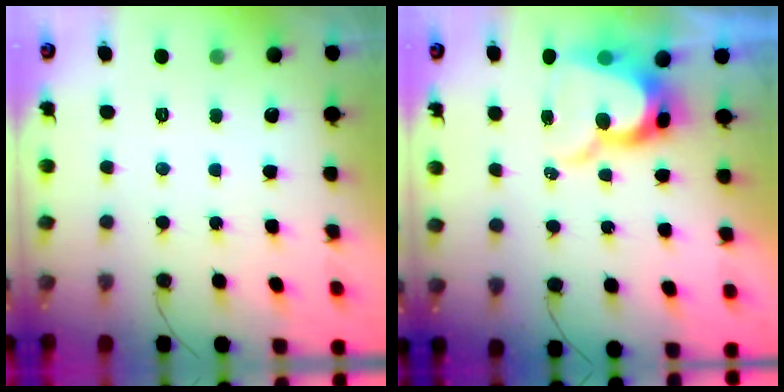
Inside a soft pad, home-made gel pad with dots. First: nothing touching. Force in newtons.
{"total": 12.1, "press": 12.0, "slide": 1.3}